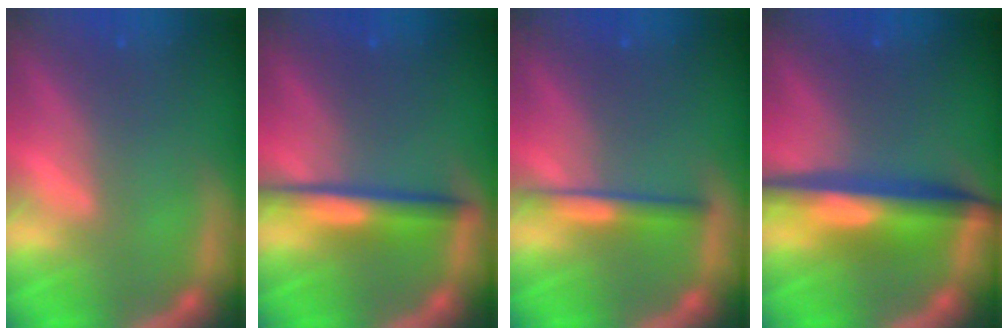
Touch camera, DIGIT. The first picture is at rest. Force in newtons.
{"total": 4.0}
{"total": 2.5}
{"total": 6.5}